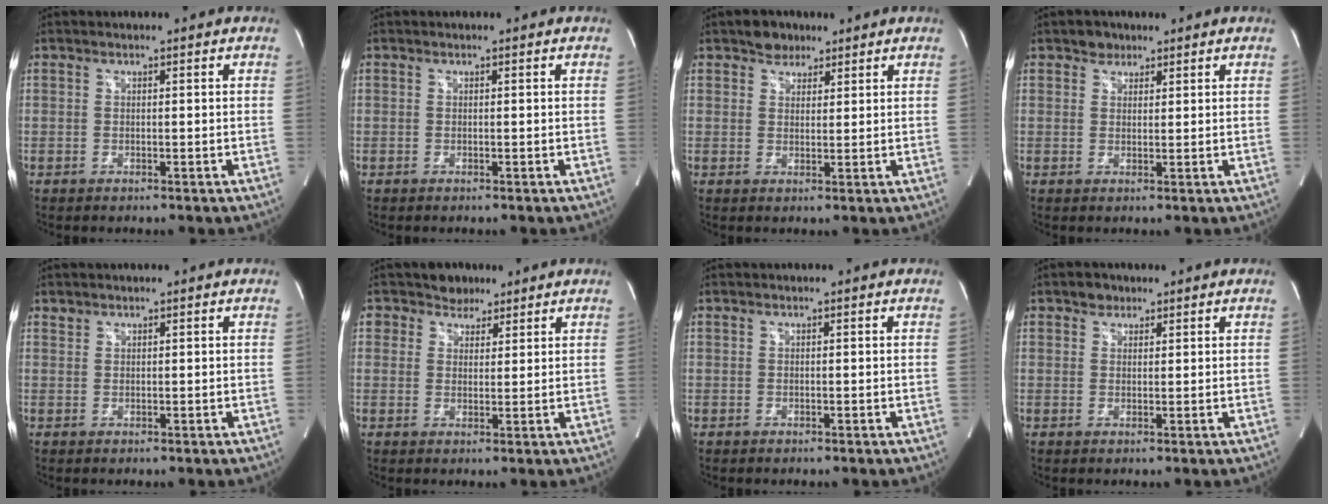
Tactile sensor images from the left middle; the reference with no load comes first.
{"total": 0.0}
{"total": 3.4, "force": [2.5, 2.2, 0.8], "torque": [-0.013, 0.005, 0.039]}
{"total": 2.2, "force": [1.6, 1.6, 0.3], "torque": [-0.004, 0.002, 0.021]}
{"total": 0.8, "force": [0.7, 0.2, -0.1], "torque": [0.001, 0.004, 0.014]}
{"total": 3.7, "force": [2.6, 2.6, -0.1], "torque": [0.006, 0.002, 0.036]}
{"total": 0.0}
{"total": 2.0, "force": [1.4, 1.4, 0.4], "torque": [-0.007, 0.002, 0.020]}